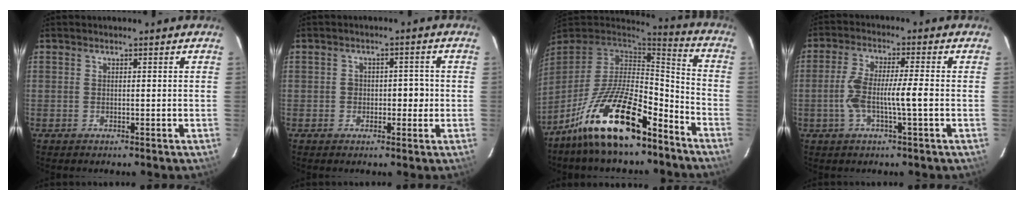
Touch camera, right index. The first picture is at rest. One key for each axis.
{"total": 4.0, "fx": -0.6, "fy": 2.5, "fz": 3.1, "tx": -0.042, "ty": 0.020, "tz": -0.004}
{"total": 20.9, "fx": -14.3, "fy": 5.6, "fz": 14.2, "tx": -0.271, "ty": -0.007, "tz": -0.253}
{"total": 7.7, "fx": -1.6, "fy": 0.8, "fz": 7.5, "tx": -0.151, "ty": 0.013, "tz": -0.031}